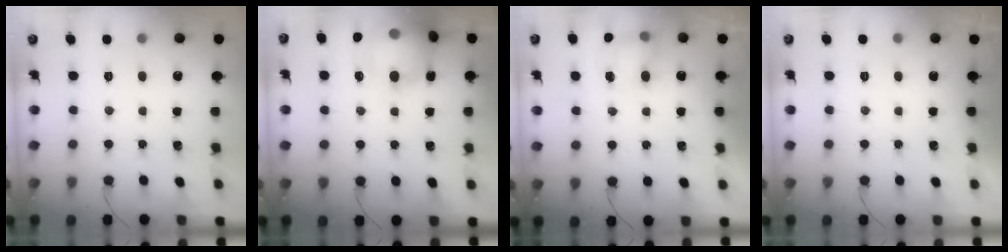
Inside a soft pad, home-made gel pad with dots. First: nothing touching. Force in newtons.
{"total": 16.5, "press": 16.2, "slide": 3.3}
{"total": 6.8, "press": 6.8, "slide": 0.5}
{"total": 0.0}